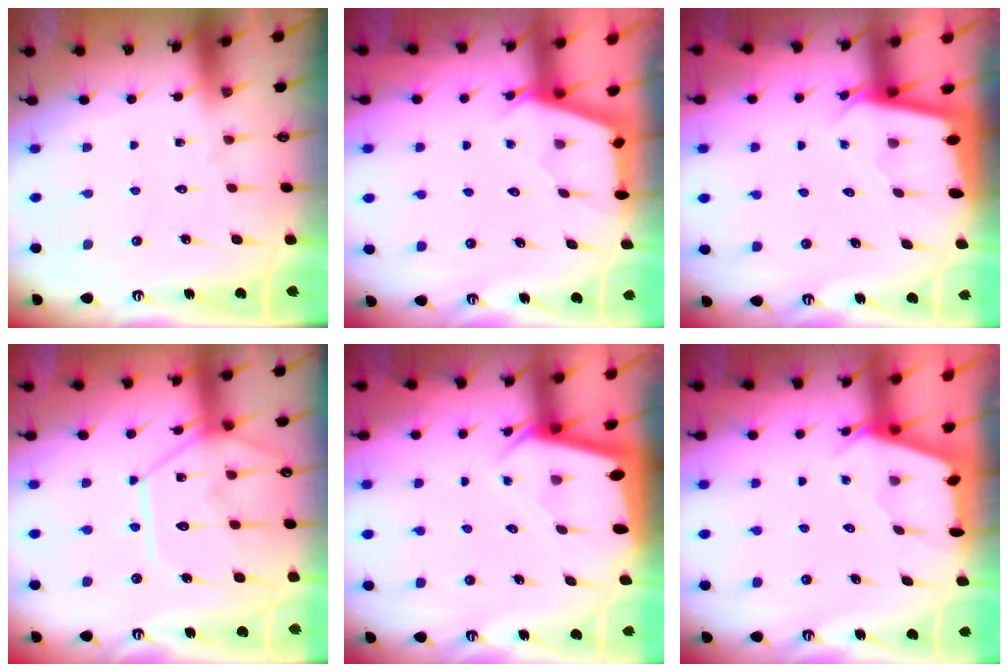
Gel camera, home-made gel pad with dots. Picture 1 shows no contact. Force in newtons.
{"total": 2.4, "press": 2.4, "slide": 0.3}
{"total": 1.9, "press": 1.9, "slide": 0.1}
{"total": 13.4, "press": 13.3, "slide": 1.2}
{"total": 2.2, "press": 2.2, "slide": 0.1}
{"total": 2.6, "press": 2.5, "slide": 0.3}